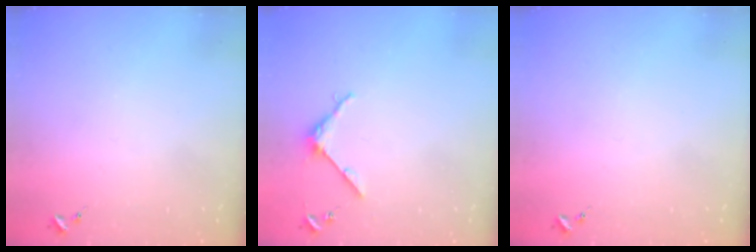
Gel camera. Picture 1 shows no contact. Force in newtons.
{"total": 4.0, "press": 4.0, "slide": 0.4}
{"total": 0.0}